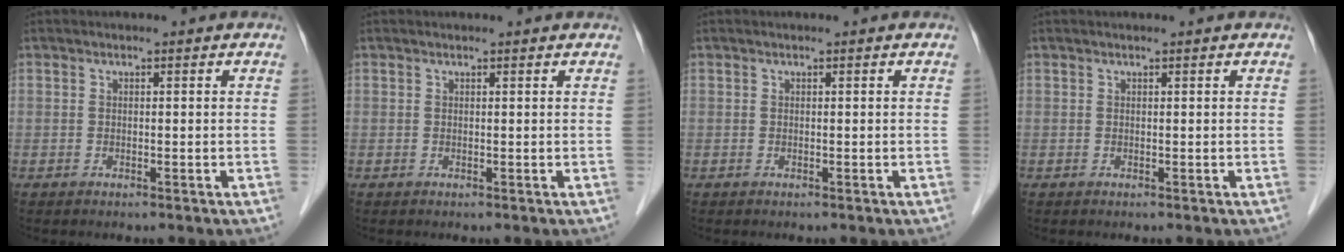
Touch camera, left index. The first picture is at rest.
{"total": 1.1, "force": [1.0, 0.0, 0.2], "torque": [-0.010, 0.005, 0.012]}
{"total": 0.0}
{"total": 0.7, "force": [0.6, 0.0, 0.3], "torque": [-0.001, 0.008, 0.011]}